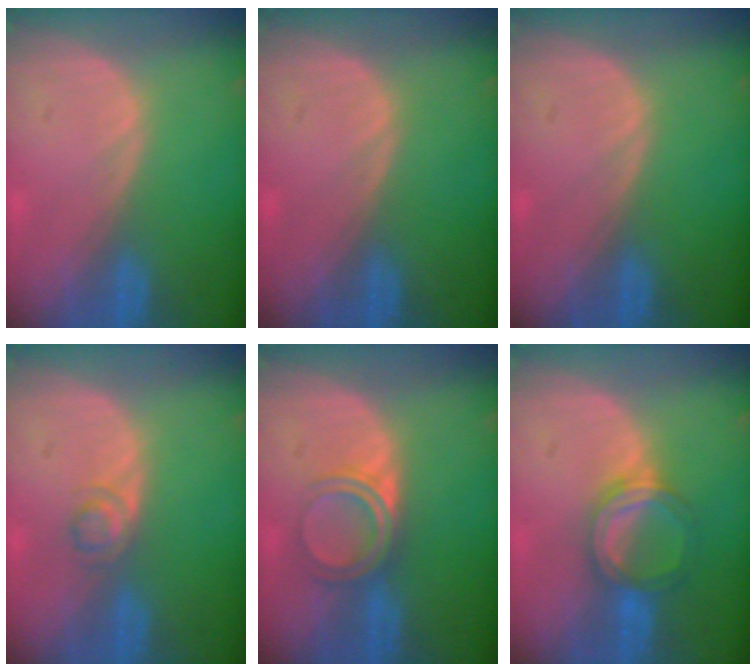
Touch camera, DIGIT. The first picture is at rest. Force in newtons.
{"total": 0.0}
{"total": 0.0}
{"total": 2.2, "press": 2.2, "slide": 0.2}
{"total": 4.7, "press": 4.2, "slide": 2.2}
{"total": 5.3, "press": 5.2, "slide": 0.5}